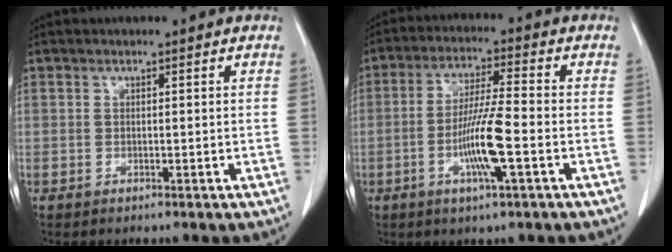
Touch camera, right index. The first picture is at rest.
{"total": 9.2, "force": [-2.8, 0.2, 8.8], "torque": [-0.168, -0.009, -0.056]}